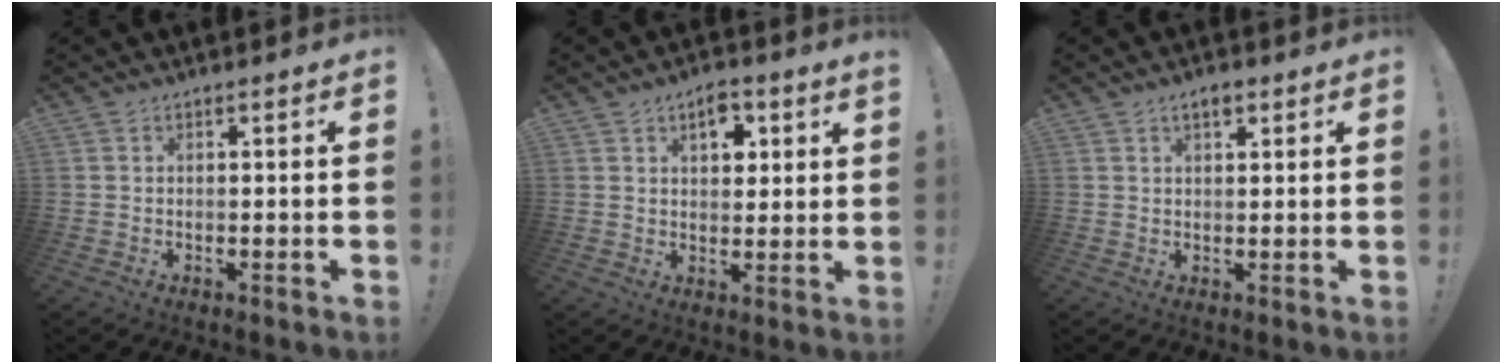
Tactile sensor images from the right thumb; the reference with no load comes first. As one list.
[{"total": 6.3, "force": [3.2, 3.4, 4.2], "torque": [-0.047, -0.014, 0.052]}, {"total": 2.8, "force": [1.6, 1.3, 2.0], "torque": [-0.029, -0.004, 0.026]}]